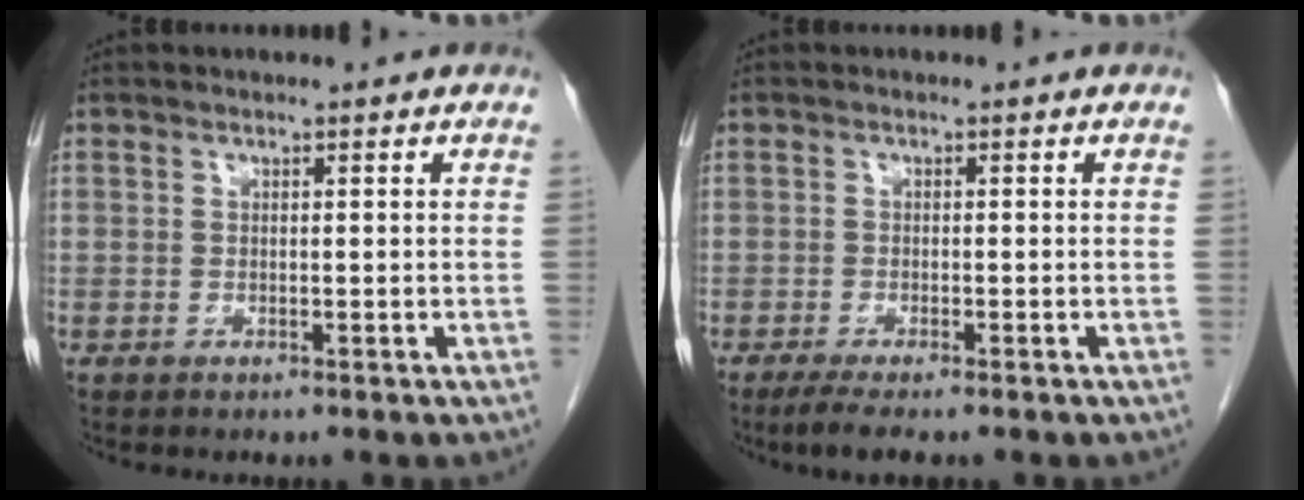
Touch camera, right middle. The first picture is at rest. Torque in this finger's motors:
{"motor_torque": [0.35, -0.23, 0.05, 0.03]}